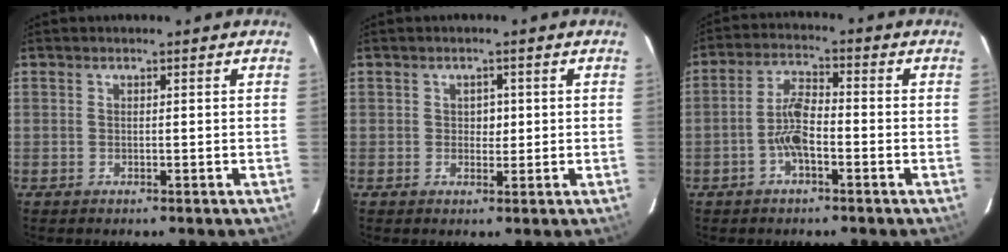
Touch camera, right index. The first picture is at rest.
{"total": 1.8, "force": [0.2, 1.4, 1.2], "torque": [-0.012, 0.002, 0.003]}
{"total": 5.9, "force": [-1.9, 1.8, 5.3], "torque": [-0.109, 0.013, -0.038]}